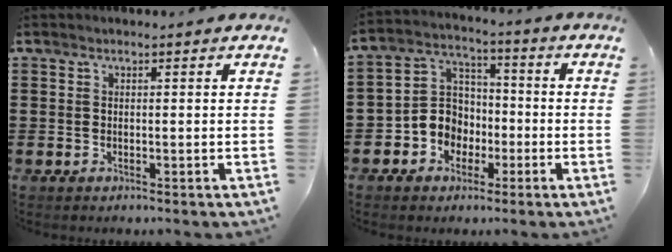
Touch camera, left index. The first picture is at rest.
{"total": 6.7, "force": [-2.2, 6.0, 1.9], "torque": [-0.064, 0.010, -0.046]}